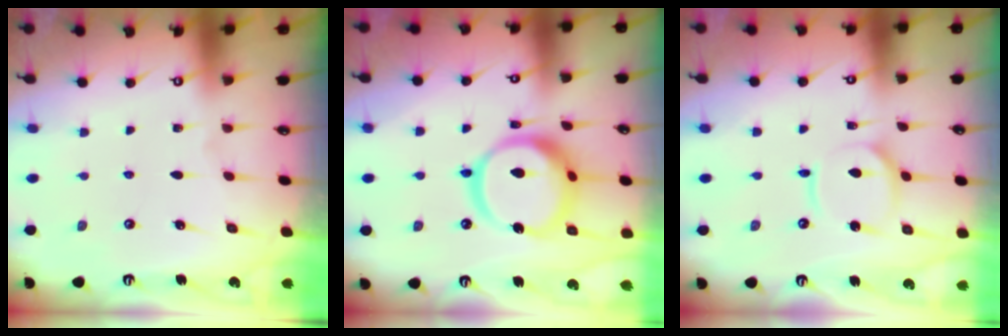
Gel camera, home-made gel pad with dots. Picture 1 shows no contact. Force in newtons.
{"total": 18.3, "press": 18.2, "slide": 2.1}
{"total": 8.0, "press": 8.0, "slide": 0.7}